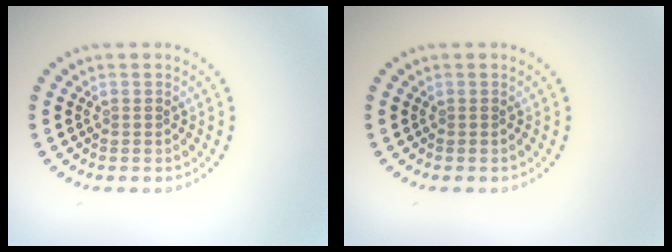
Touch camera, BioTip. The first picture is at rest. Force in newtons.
{"total": 0.0}